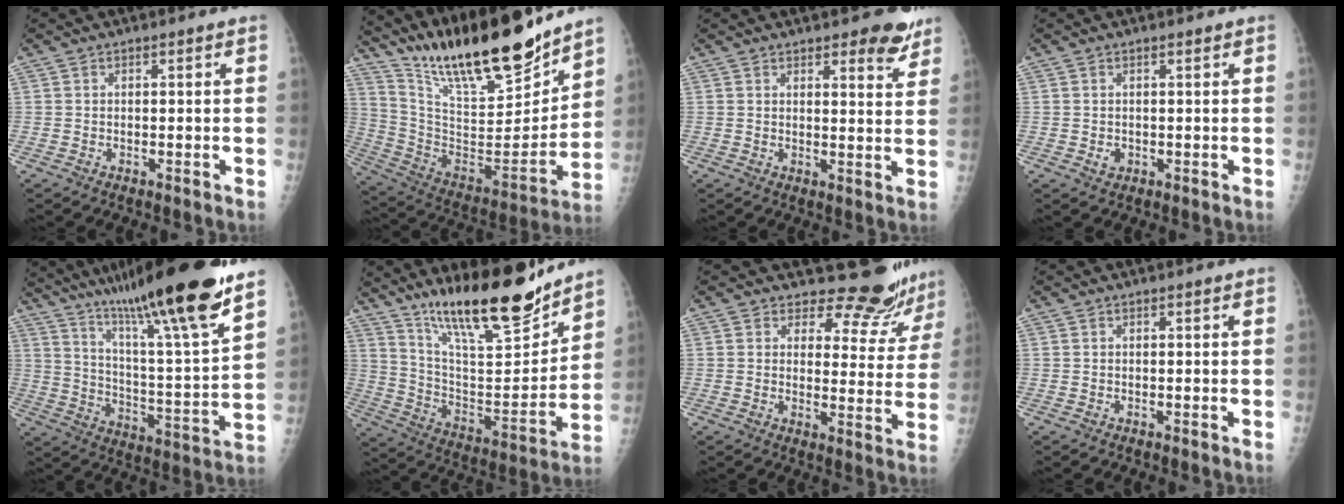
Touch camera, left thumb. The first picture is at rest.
{"total": 25.1, "force": [20.7, 5.5, 13.2], "torque": [-0.188, -0.109, 0.359]}
{"total": 5.8, "force": [4.4, 2.1, 3.2], "torque": [-0.013, -0.027, 0.051]}
{"total": 1.2, "force": [0.1, 1.1, 0.6], "torque": [-0.006, -0.001, 0.007]}
{"total": 26.7, "force": [18.8, 2.4, 18.9], "torque": [-0.294, -0.063, 0.306]}
{"total": 22.3, "force": [17.3, 5.0, 13.2], "torque": [-0.183, -0.098, 0.297]}
{"total": 11.6, "force": [11.0, 3.5, 1.2], "torque": [0.025, -0.101, 0.119]}
{"total": 0.0}